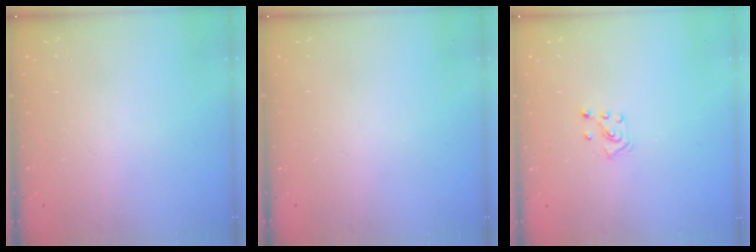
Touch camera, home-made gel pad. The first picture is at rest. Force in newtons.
{"total": 0.0}
{"total": 3.8, "press": 3.8, "slide": 0.4}